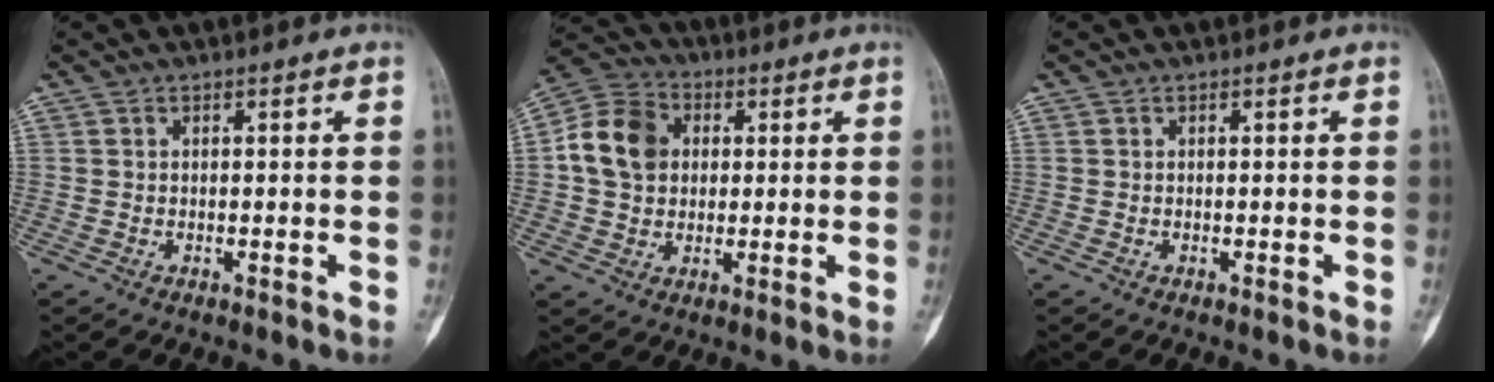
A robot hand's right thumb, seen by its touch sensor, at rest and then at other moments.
{"total": 11.3, "force": [1.5, 9.1, 6.5], "torque": [-0.104, 0.015, 0.018]}
{"total": 0.0}